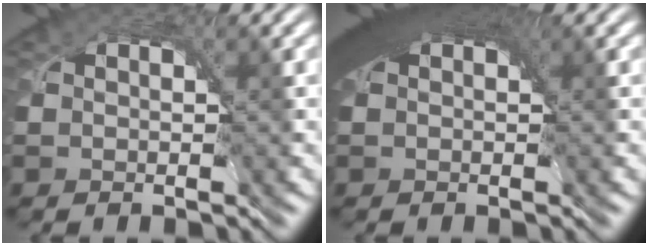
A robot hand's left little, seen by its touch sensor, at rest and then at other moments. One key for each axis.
{"total": 7.3, "fx": 2.9, "fy": 3.6, "fz": 5.7, "tx": -0.090, "ty": 0.016, "tz": 0.031}